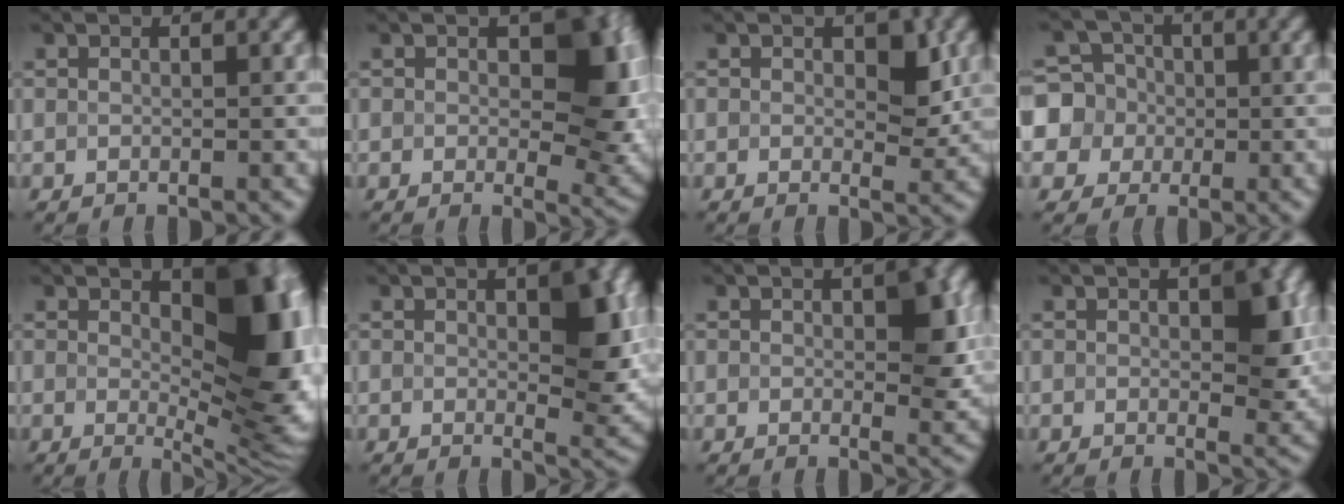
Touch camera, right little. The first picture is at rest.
{"total": 8.1, "force": [0.8, 4.7, 6.5], "torque": [-0.068, -0.001, 0.007]}
{"total": 2.8, "force": [0.5, 1.6, 2.3], "torque": [-0.025, -0.003, 0.004]}
{"total": 7.2, "force": [-0.1, 6.9, 1.8], "torque": [-0.050, 0.023, -0.026]}
{"total": 10.1, "force": [1.1, 4.5, 9.0], "torque": [-0.113, -0.003, 0.020]}
{"total": 5.9, "force": [0.7, 2.5, 5.3], "torque": [-0.063, -0.004, 0.013]}
{"total": 4.2, "force": [0.4, 2.0, 3.6], "torque": [-0.041, 0.000, 0.004]}
{"total": 4.4, "force": [0.5, 2.2, 3.8], "torque": [-0.044, -0.001, 0.005]}